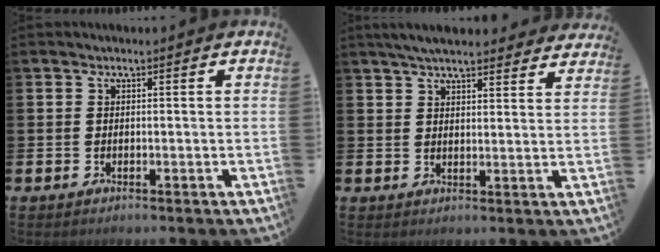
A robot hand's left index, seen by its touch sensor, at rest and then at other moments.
{"total": 5.3, "force": [5.0, 0.8, 1.6], "torque": [-0.039, -0.015, 0.091]}